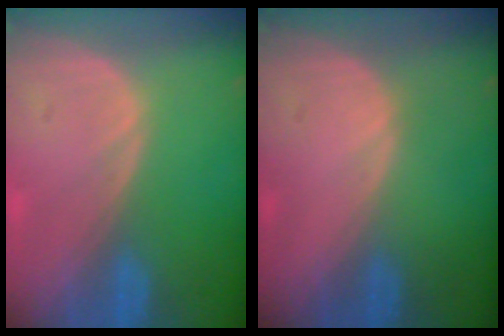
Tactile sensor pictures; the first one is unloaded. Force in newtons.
{"total": 0.6, "press": 0.1, "slide": 0.6}